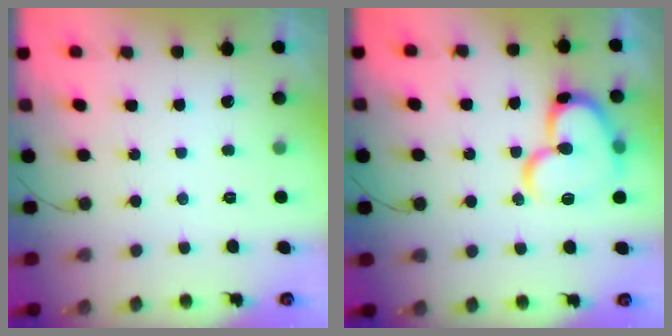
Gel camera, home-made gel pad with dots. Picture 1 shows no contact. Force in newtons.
{"total": 18.2, "press": 18.1, "slide": 2.0}